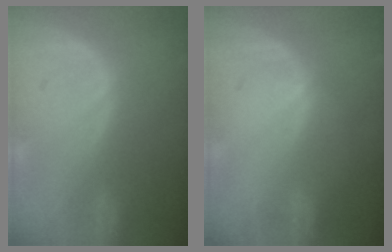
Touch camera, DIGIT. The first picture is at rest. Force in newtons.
{"total": 0.0}